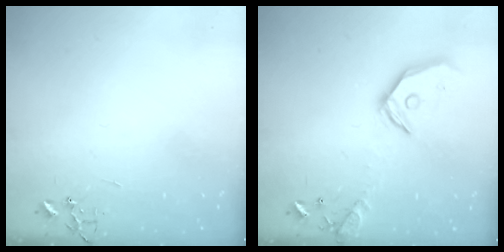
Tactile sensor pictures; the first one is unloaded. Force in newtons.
{"total": 16.4, "press": 16.2, "slide": 2.5}